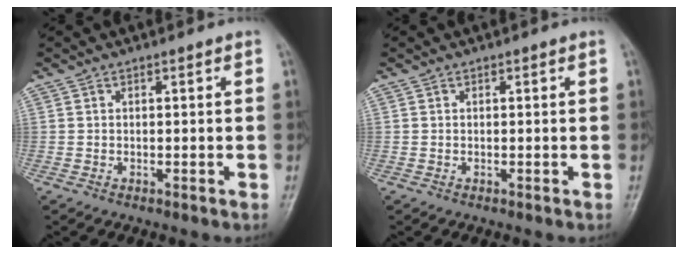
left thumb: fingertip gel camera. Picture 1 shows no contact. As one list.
[{"total": 0.0}]